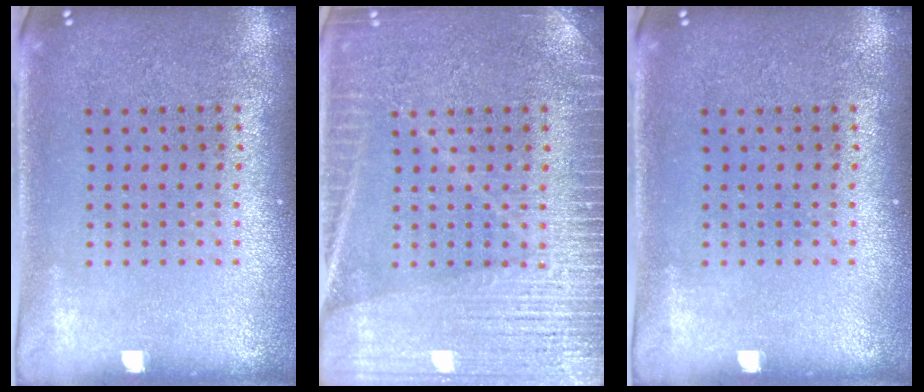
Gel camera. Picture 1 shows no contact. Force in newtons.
{"total": 4.9, "press": 4.9, "slide": 0.7}
{"total": 0.0}